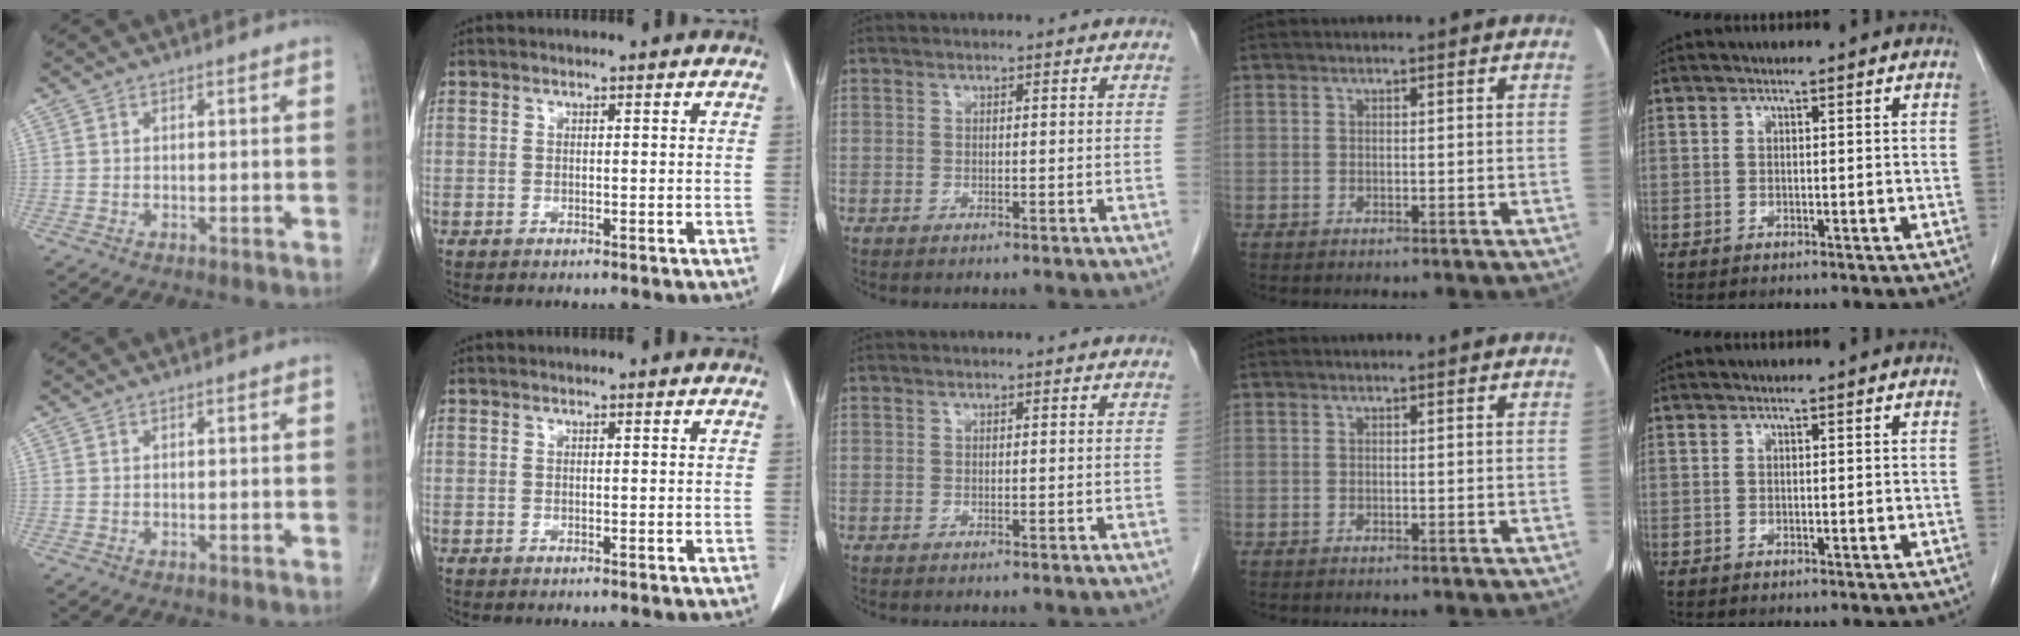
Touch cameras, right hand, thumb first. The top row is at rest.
{}